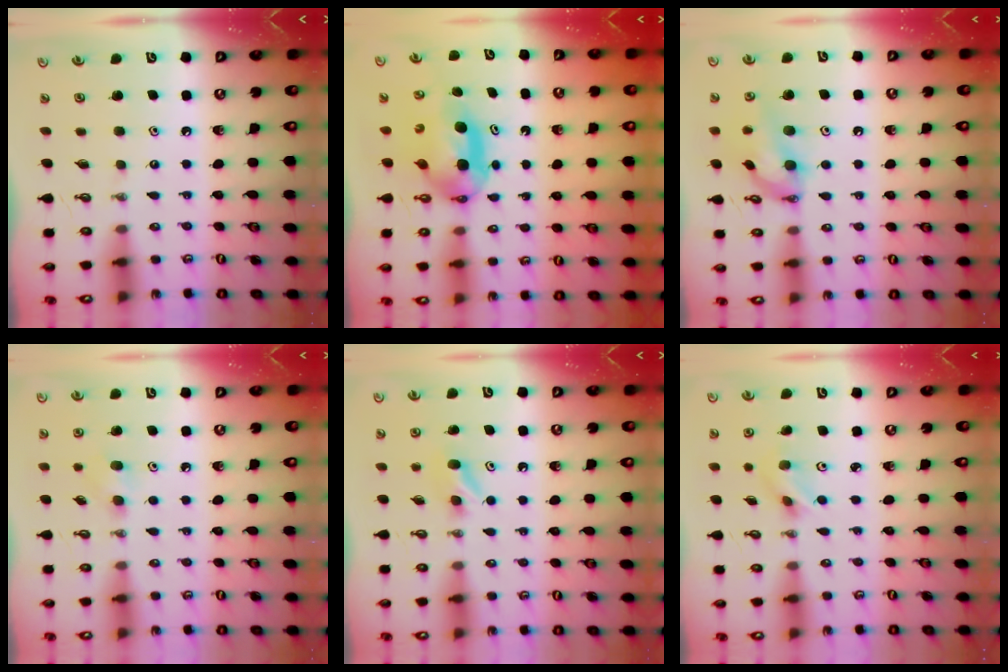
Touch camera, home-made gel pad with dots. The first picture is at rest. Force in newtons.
{"total": 6.6, "press": 5.7, "slide": 3.4}
{"total": 13.9, "press": 13.7, "slide": 1.8}
{"total": 5.2, "press": 5.1, "slide": 0.8}
{"total": 4.0, "press": 3.9, "slide": 0.6}
{"total": 2.9, "press": 2.7, "slide": 1.2}